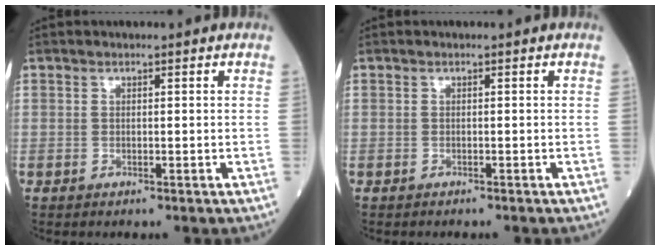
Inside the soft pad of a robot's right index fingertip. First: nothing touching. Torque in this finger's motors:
{"motor_torque": [-0.12, 0.13, 0.04, -0.01]}